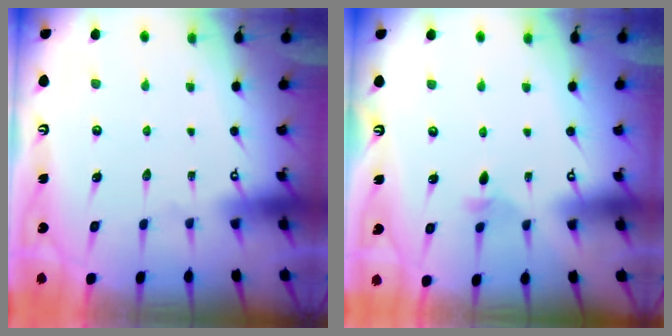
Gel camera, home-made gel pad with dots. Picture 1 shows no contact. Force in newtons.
{"total": 2.5, "press": 2.4, "slide": 0.6}